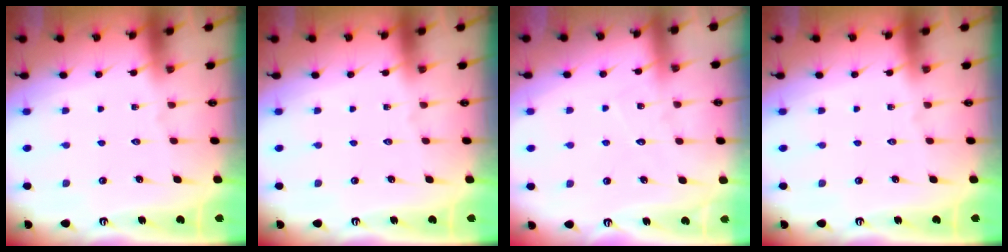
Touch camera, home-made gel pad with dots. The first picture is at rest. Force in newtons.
{"total": 0.0}
{"total": 3.8, "press": 3.7, "slide": 0.3}
{"total": 0.0}